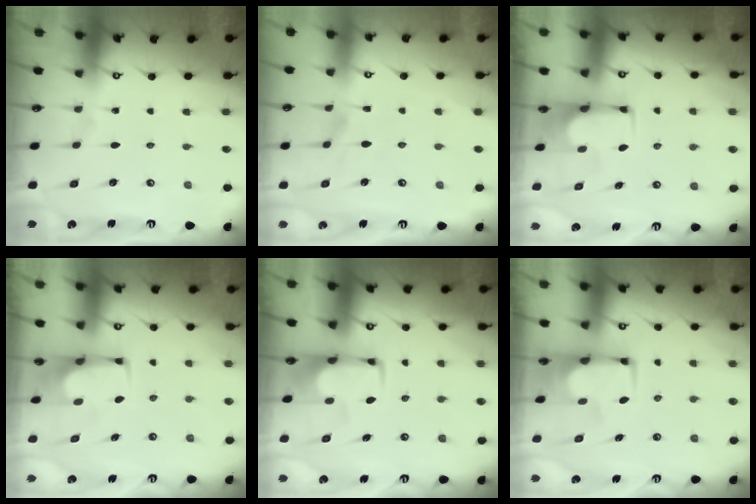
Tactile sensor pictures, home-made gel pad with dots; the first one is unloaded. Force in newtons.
{"total": 2.2, "press": 1.8, "slide": 1.2}
{"total": 1.3, "press": 1.3, "slide": 0.1}
{"total": 1.6, "press": 1.5, "slide": 0.3}
{"total": 1.9, "press": 1.8, "slide": 0.4}
{"total": 6.0, "press": 6.0, "slide": 0.4}